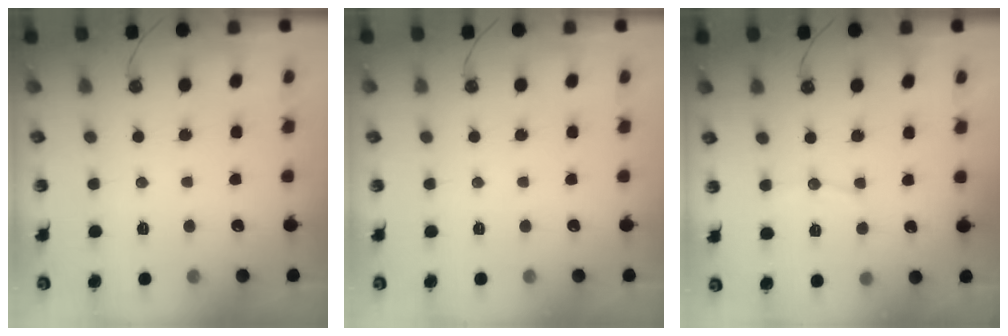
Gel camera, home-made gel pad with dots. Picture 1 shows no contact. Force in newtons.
{"total": 0.0}
{"total": 6.4, "press": 6.4, "slide": 0.6}